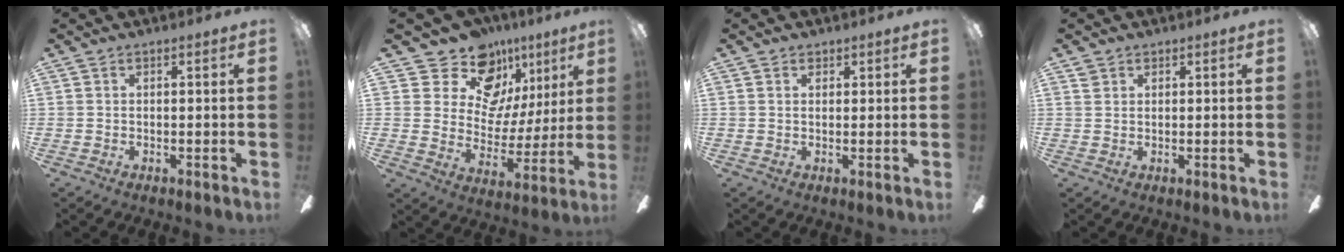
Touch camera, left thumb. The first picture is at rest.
{"total": 16.3, "force": [10.7, 10.8, 5.8], "torque": [-0.098, -0.066, 0.198]}
{"total": 1.5, "force": [0.9, 1.0, 0.5], "torque": [-0.002, 0.000, 0.015]}
{"total": 1.5, "force": [1.1, 1.0, 0.2], "torque": [0.004, -0.002, 0.018]}